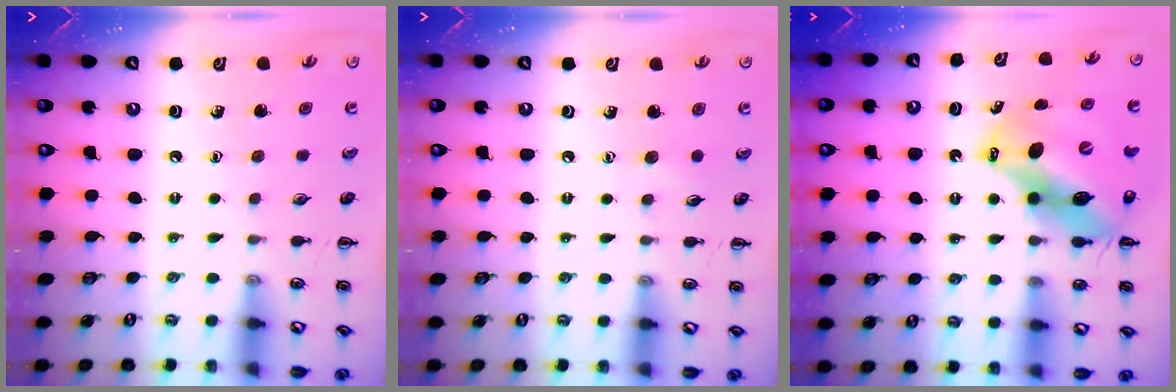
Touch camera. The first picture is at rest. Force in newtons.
{"total": 3.9, "press": 3.7, "slide": 1.0}
{"total": 13.8, "press": 13.2, "slide": 4.0}